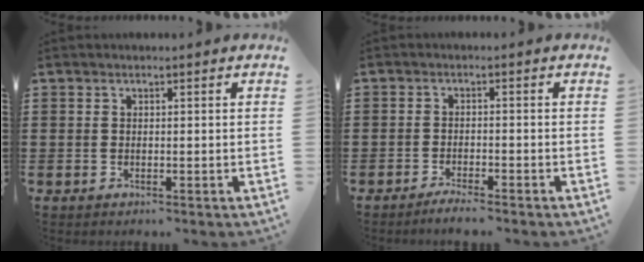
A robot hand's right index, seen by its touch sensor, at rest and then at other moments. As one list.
[{"total": 2.0, "force": [-1.9, -0.3, 0.5], "torque": [-0.009, 0.001, -0.036]}]